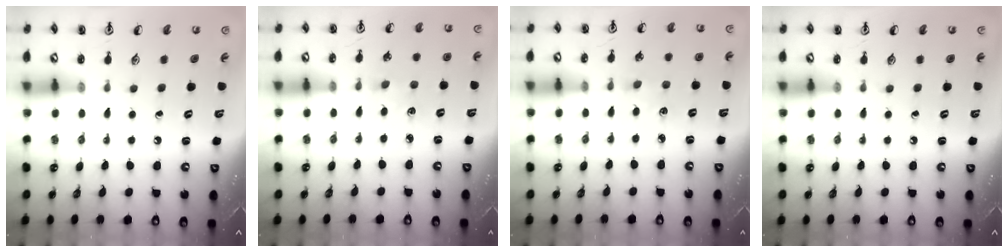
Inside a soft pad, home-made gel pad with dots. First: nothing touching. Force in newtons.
{"total": 1.7, "press": 1.6, "slide": 0.3}
{"total": 1.7, "press": 1.6, "slide": 0.3}
{"total": 0.0}